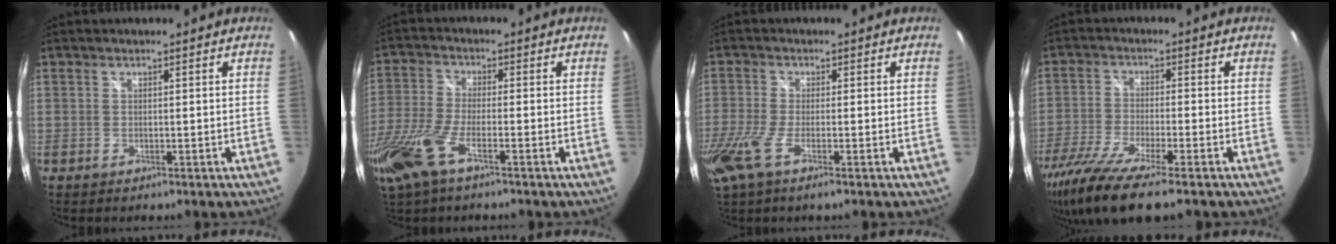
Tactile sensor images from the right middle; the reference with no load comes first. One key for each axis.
{"total": 11.6, "fx": -6.6, "fy": 3.0, "fz": 9.0, "tx": -0.212, "ty": -0.030, "tz": -0.137}
{"total": 8.9, "fx": -4.4, "fy": 1.5, "fz": 7.6, "tx": -0.187, "ty": -0.031, "tz": -0.088}
{"total": 12.7, "fx": -9.4, "fy": 1.3, "fz": 8.5, "tx": -0.187, "ty": -0.047, "tz": -0.172}